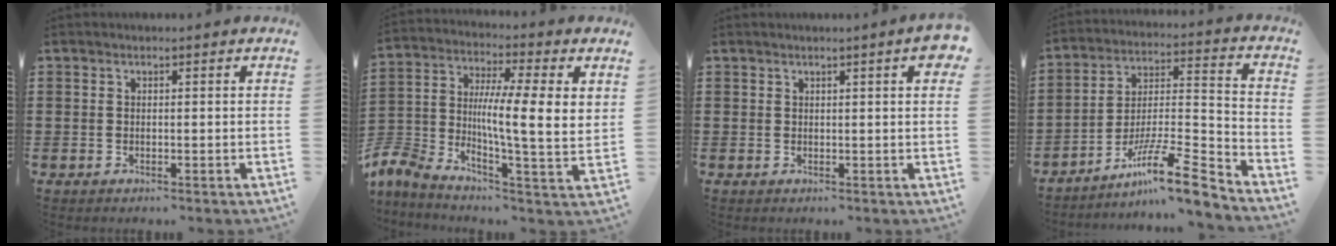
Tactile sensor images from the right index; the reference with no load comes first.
{"total": 8.9, "force": [2.3, 2.5, 8.2], "torque": [-0.158, -0.023, 0.039]}
{"total": 2.4, "force": [1.1, 0.1, 2.1], "torque": [-0.034, -0.002, 0.017]}
{"total": 11.9, "force": [-9.0, 1.6, 7.6], "torque": [-0.124, 0.015, -0.171]}